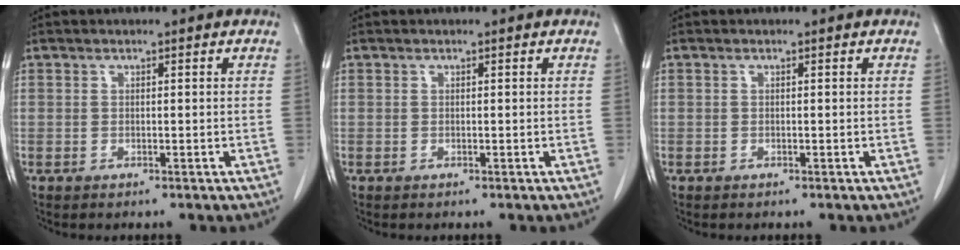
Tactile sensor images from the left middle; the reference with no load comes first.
{"total": 0.0}
{"total": 0.0}